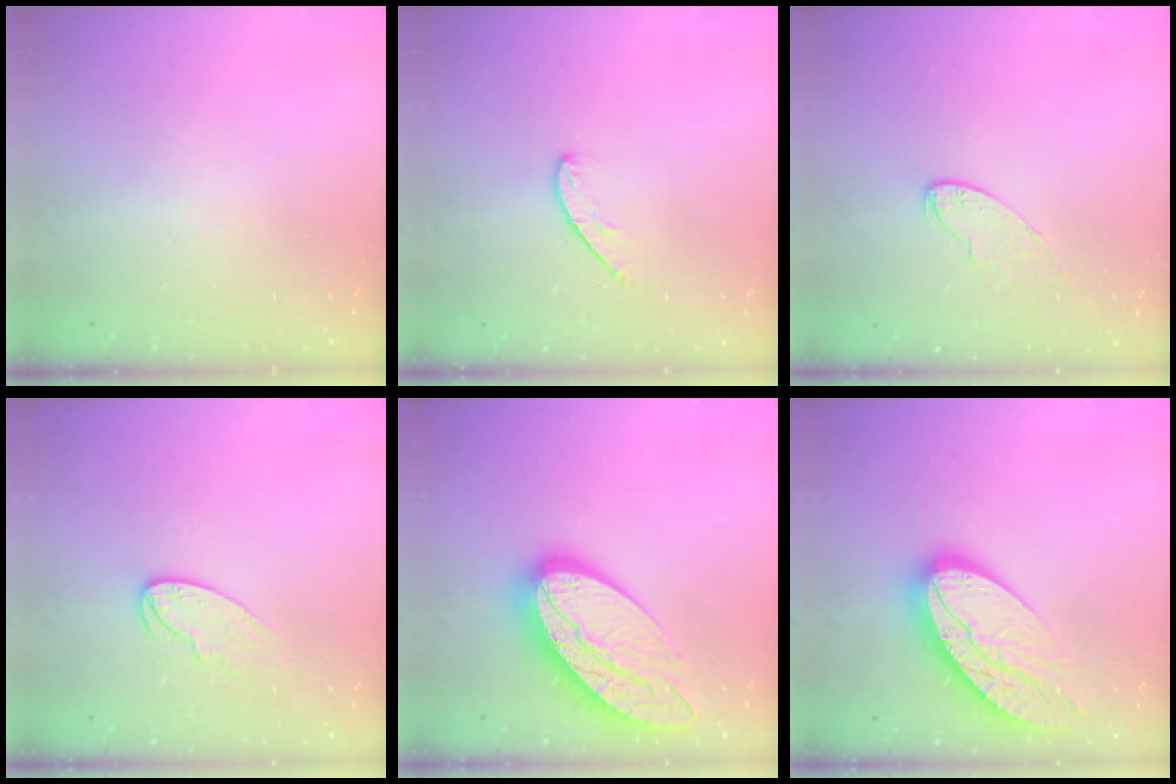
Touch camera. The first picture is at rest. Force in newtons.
{"total": 5.4, "press": 5.4, "slide": 0.5}
{"total": 5.6, "press": 5.6, "slide": 0.6}
{"total": 8.4, "press": 8.4, "slide": 0.5}
{"total": 20.3, "press": 20.2, "slide": 1.6}
{"total": 17.9, "press": 17.9, "slide": 1.4}